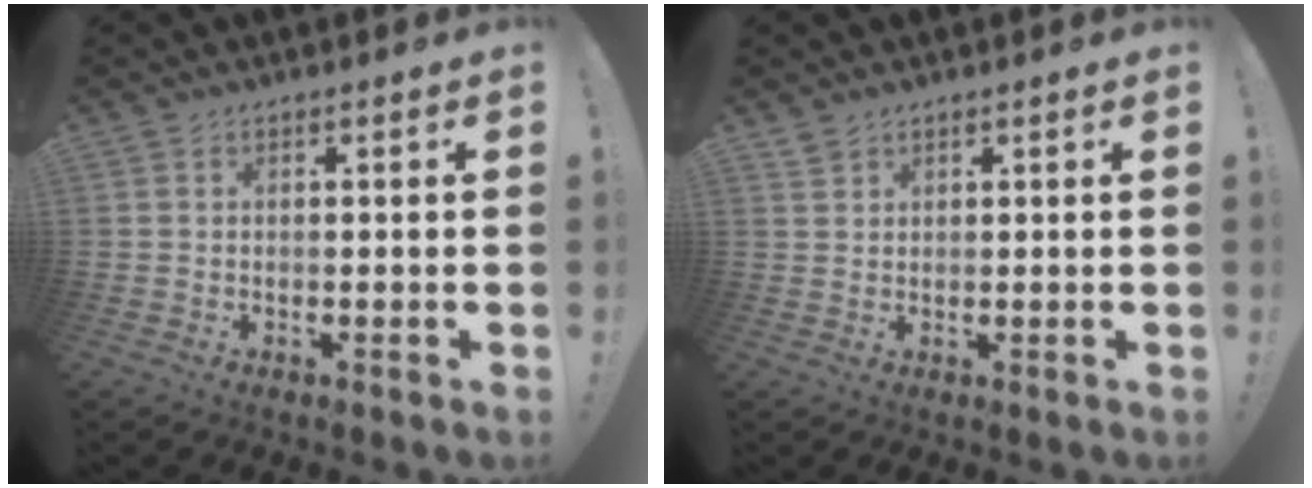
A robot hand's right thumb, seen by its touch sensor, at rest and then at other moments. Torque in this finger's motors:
{"motor_torque": [-0.37, 0.16, -0.06, 0.07, -0.04]}